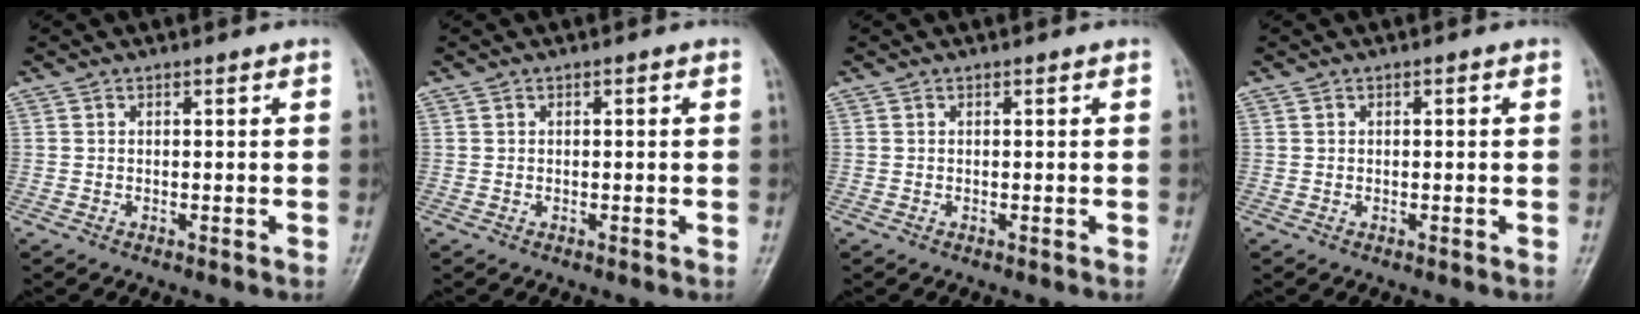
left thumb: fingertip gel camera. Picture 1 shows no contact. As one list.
[{"total": 0.0}, {"total": 0.0}, {"total": 0.0}]